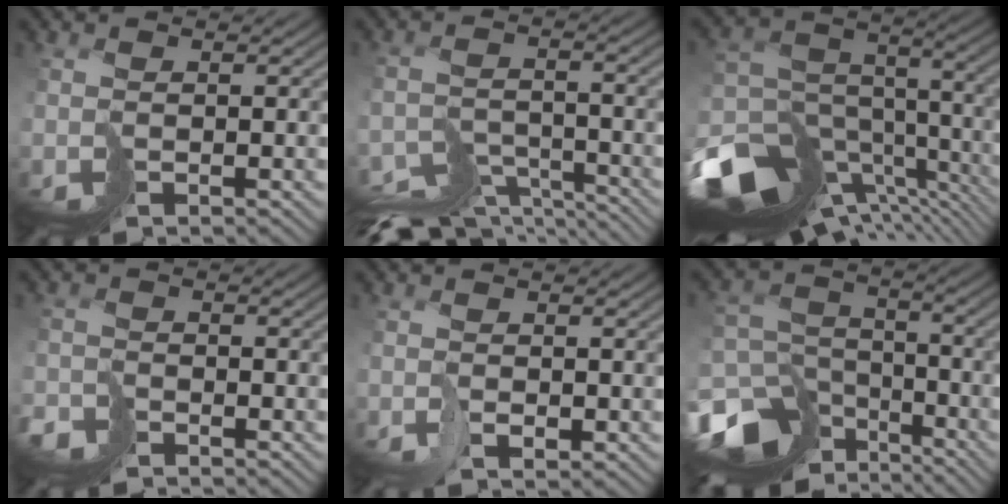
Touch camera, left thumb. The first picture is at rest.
{"total": 9.7, "force": [-9.1, 2.3, 2.5], "torque": [-0.029, -0.014, -0.137]}
{"total": 18.0, "force": [-10.8, 10.0, 10.3], "torque": [-0.226, -0.013, -0.137]}
{"total": 3.2, "force": [-3.0, 0.8, 0.7], "torque": [-0.006, 0.000, -0.067]}
{"total": 0.8, "force": [-0.5, 0.4, 0.5], "torque": [-0.001, 0.001, -0.010]}
{"total": 15.0, "force": [-9.9, 9.4, 6.1], "torque": [-0.179, -0.032, -0.143]}